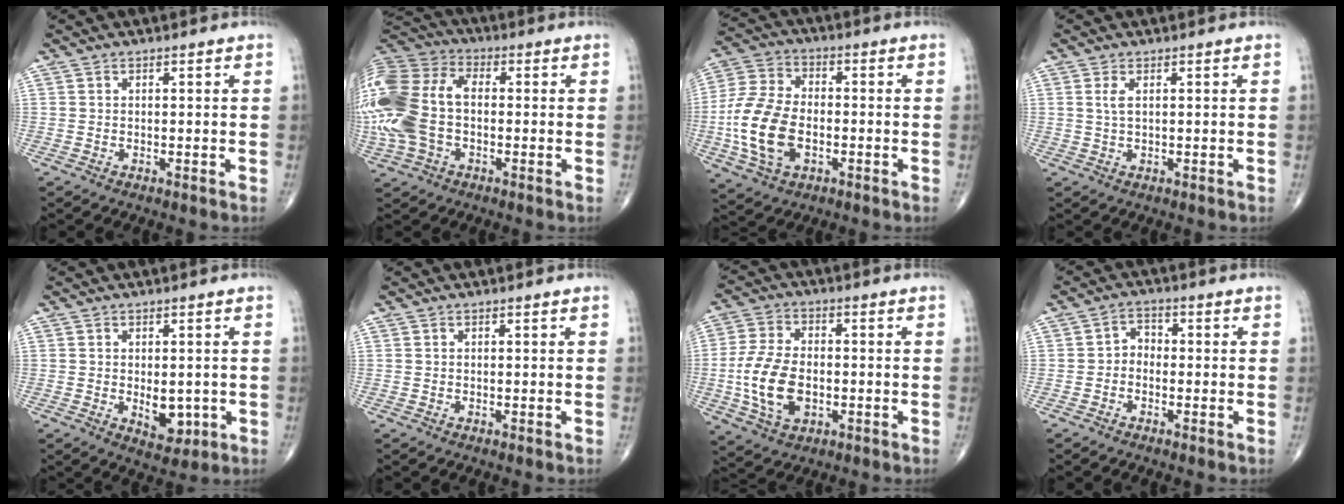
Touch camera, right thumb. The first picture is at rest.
{"total": 20.8, "force": [-1.8, 13.6, 15.7], "torque": [-0.392, 0.026, -0.035]}
{"total": 14.9, "force": [-3.0, 9.3, 11.2], "torque": [-0.226, 0.014, -0.060]}
{"total": 1.8, "force": [0.6, 0.6, 1.5], "torque": [-0.040, 0.000, 0.017]}
{"total": 5.5, "force": [-0.8, 3.2, 4.4], "torque": [-0.039, -0.008, -0.001]}
{"total": 0.0}
{"total": 12.4, "force": [-2.2, 7.6, 9.5], "torque": [-0.184, 0.008, -0.039]}
{"total": 2.7, "force": [-0.9, 2.1, 1.4], "torque": [-0.002, 0.016, -0.030]}